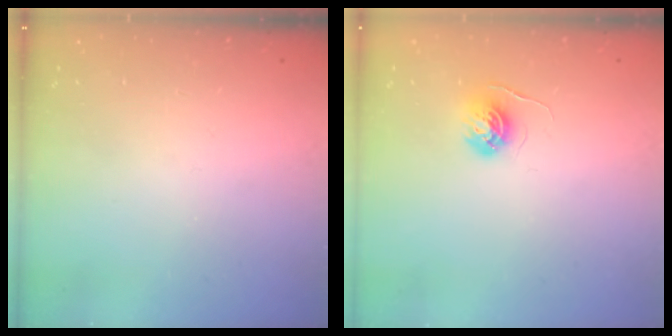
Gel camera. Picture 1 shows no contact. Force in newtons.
{"total": 4.3, "press": 4.3, "slide": 0.5}